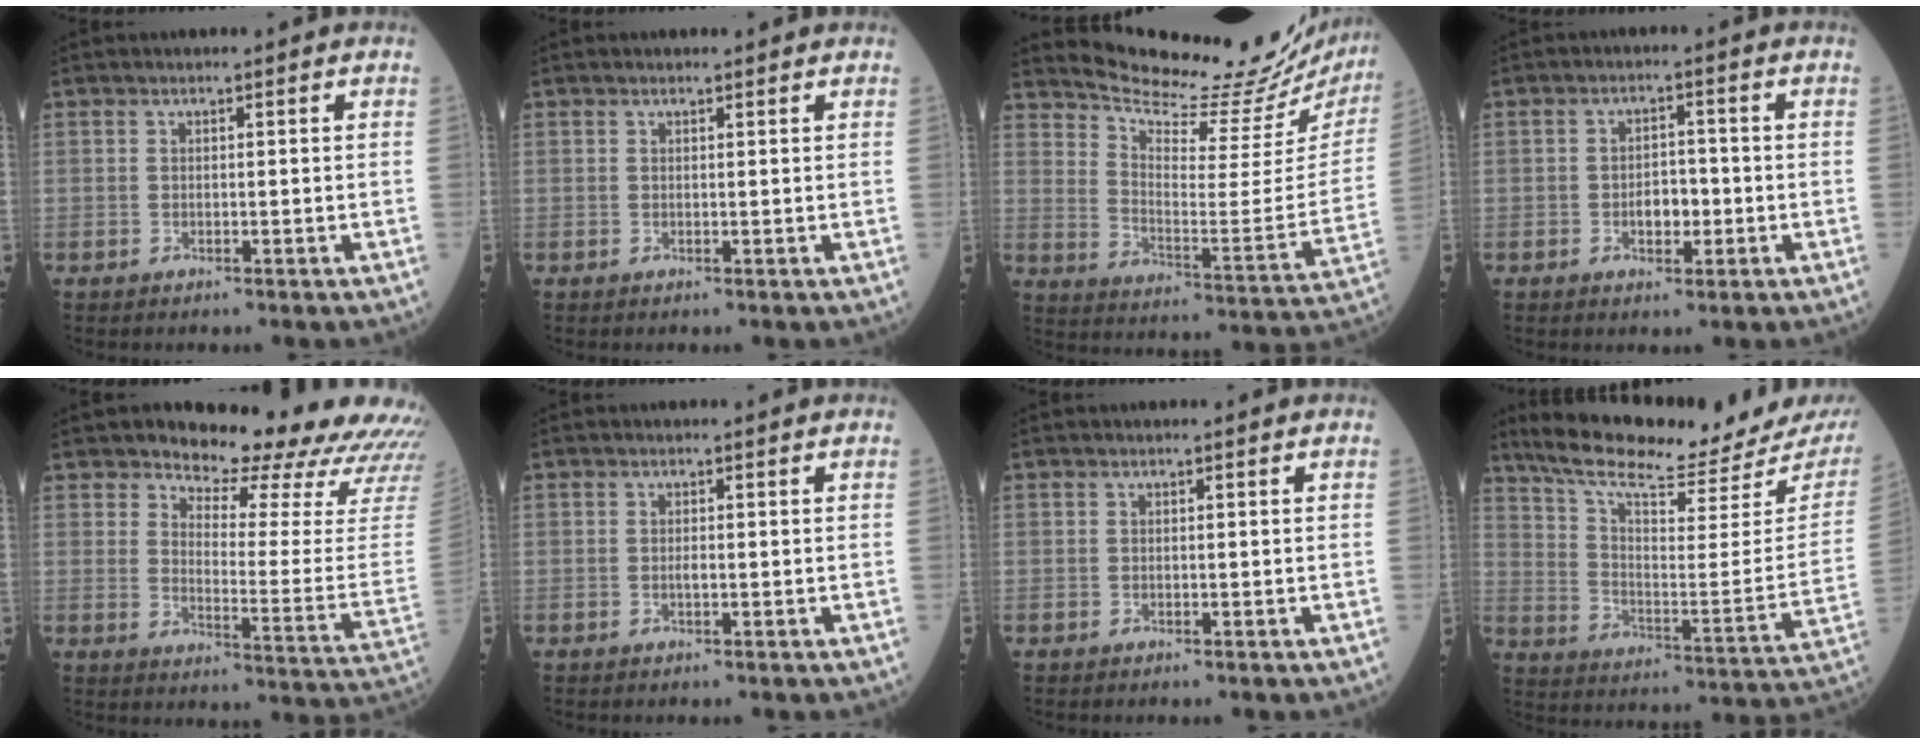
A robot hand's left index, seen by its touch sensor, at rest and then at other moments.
{"total": 1.3, "force": [1.2, 0.2, 0.4], "torque": [-0.011, 0.007, 0.018]}
{"total": 23.9, "force": [23.0, 2.0, 6.1], "torque": [-0.103, -0.111, 0.298]}
{"total": 3.5, "force": [-0.9, 2.0, 2.7], "torque": [-0.044, 0.005, -0.013]}
{"total": 19.0, "force": [17.8, 2.4, 6.0], "torque": [-0.077, -0.098, 0.202]}
{"total": 0.6, "force": [0.1, 0.1, 0.6], "torque": [-0.016, 0.000, 0.001]}
{"total": 0.0}
{"total": 22.8, "force": [20.0, 1.7, 10.8], "torque": [-0.183, -0.057, 0.290]}